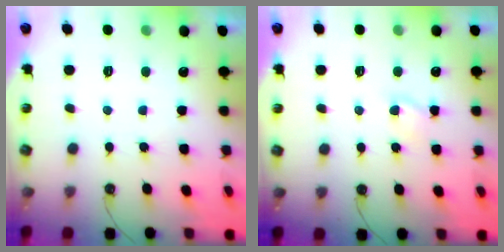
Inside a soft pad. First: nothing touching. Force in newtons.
{"total": 1.4, "press": 1.4, "slide": 0.2}